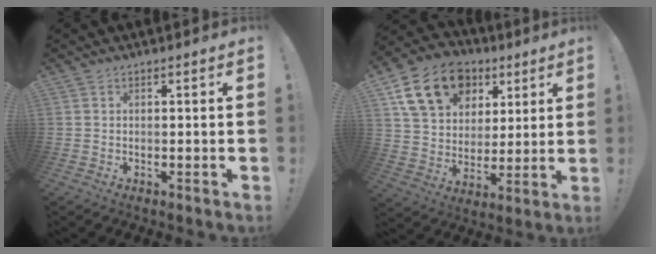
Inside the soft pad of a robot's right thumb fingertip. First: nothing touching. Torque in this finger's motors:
{"motor_torque": [1.33, 2.57, 0.25, 0.05, 0.08]}